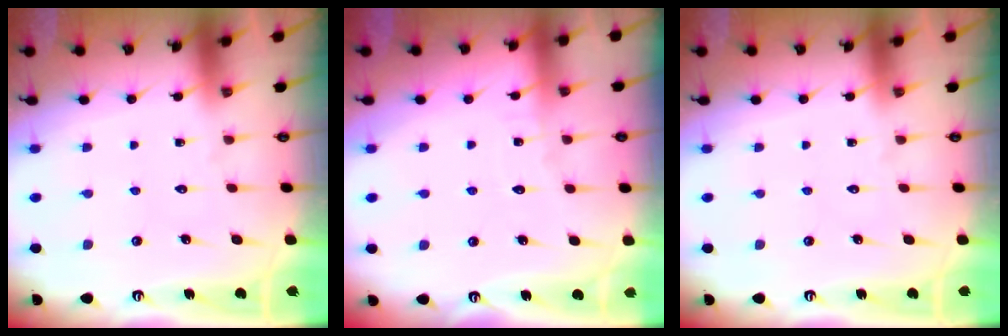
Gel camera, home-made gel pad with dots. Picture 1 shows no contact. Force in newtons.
{"total": 2.4, "press": 2.4, "slide": 0.3}
{"total": 0.0}